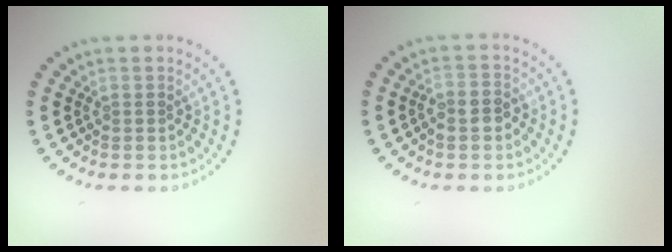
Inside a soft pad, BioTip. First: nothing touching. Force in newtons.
{"total": 2.3, "press": 2.1, "slide": 0.8}